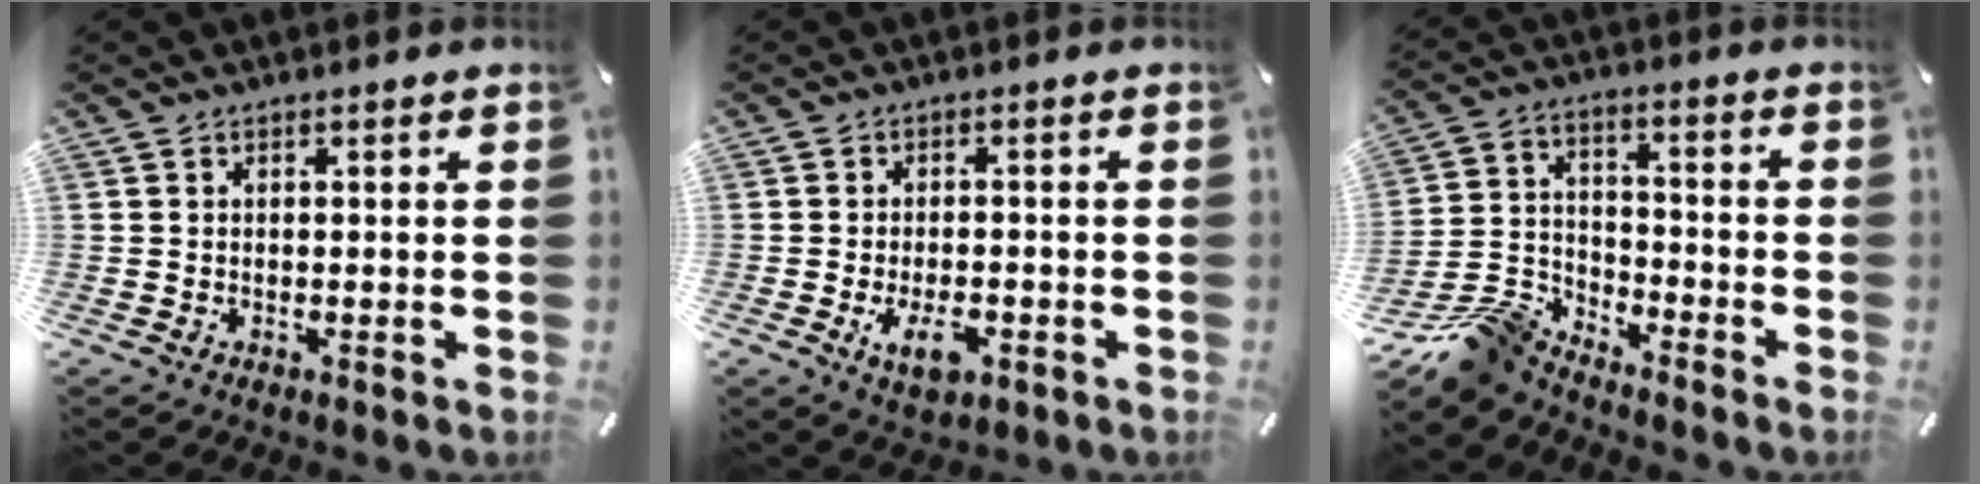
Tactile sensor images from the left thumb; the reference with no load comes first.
{"total": 6.0, "force": [-2.3, 3.1, 4.6], "torque": [-0.099, 0.003, -0.043]}
{"total": 11.7, "force": [-10.4, 3.9, 3.6], "torque": [-0.074, 0.046, -0.203]}